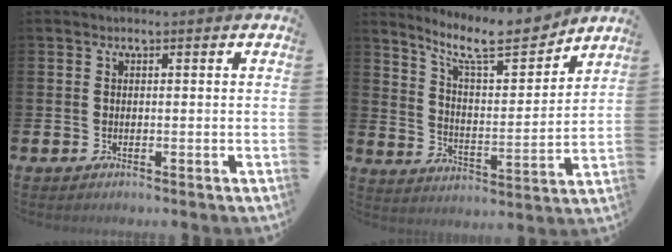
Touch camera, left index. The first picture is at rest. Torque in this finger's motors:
{"motor_torque": [-0.17, -0.81, 0.45, 0.14]}